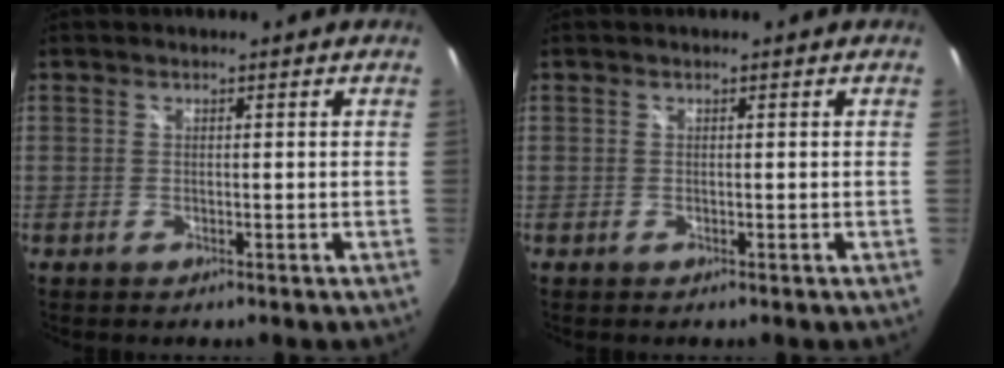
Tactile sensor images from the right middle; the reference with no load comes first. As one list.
[{"total": 0.0}]